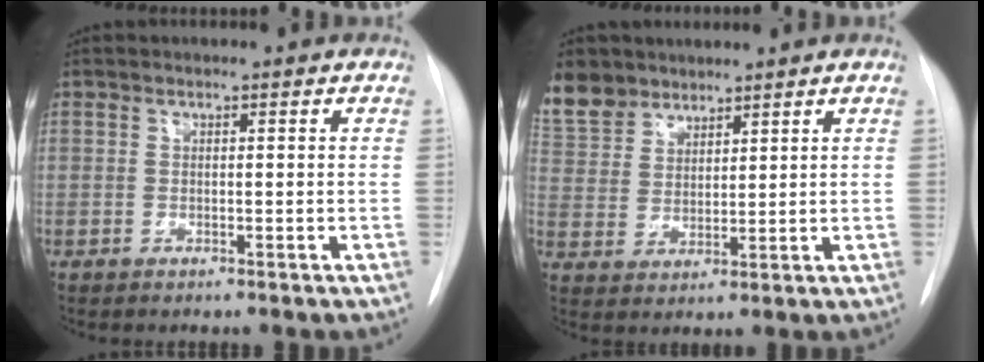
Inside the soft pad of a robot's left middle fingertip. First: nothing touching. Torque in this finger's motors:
{"motor_torque": [0.39, -0.37, 0.04, 0.05]}